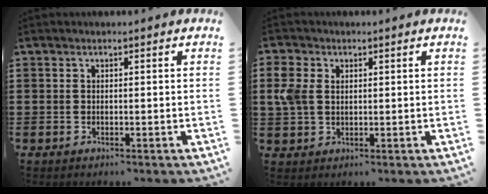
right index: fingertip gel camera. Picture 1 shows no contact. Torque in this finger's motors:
{"motor_torque": [0.49, -0.30, 0.40, 0.11]}